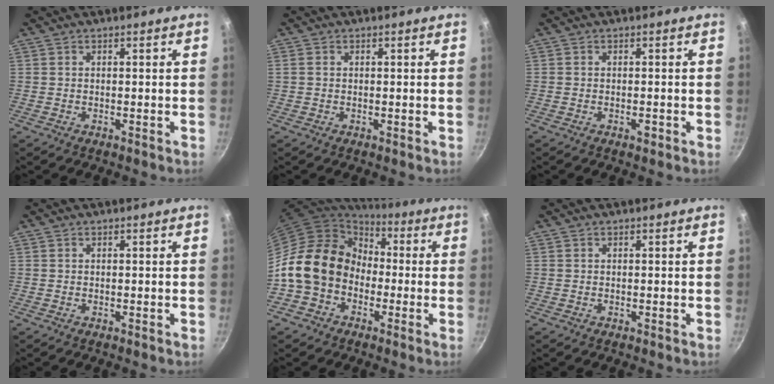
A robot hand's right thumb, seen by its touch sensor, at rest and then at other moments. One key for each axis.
{"total": 0.8, "fx": 0.1, "fy": 0.7, "fz": 0.5, "tx": -0.009, "ty": 0.003, "tz": 0.001}
{"total": 1.2, "fx": -0.6, "fy": 0.5, "fz": 0.9, "tx": -0.018, "ty": 0.003, "tz": -0.009}
{"total": 0.0}
{"total": 16.3, "fx": -2.6, "fy": 13.4, "fz": 8.9, "tx": -0.120, "ty": 0.051, "tz": -0.055}
{"total": 0.0}